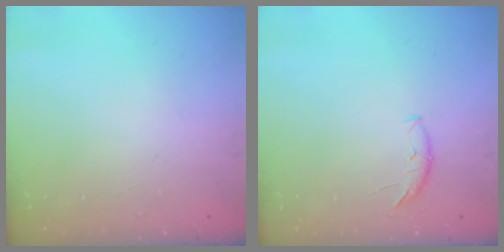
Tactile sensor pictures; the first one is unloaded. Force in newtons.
{"total": 5.6, "press": 5.6, "slide": 0.6}